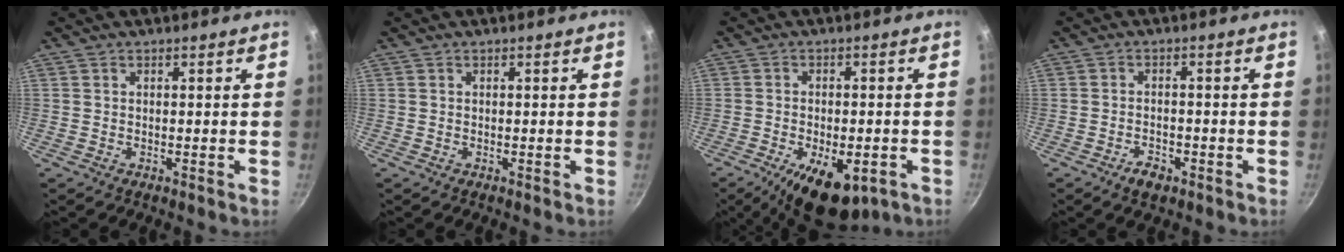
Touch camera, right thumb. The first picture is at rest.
{"total": 0.0}
{"total": 12.4, "force": [-5.6, 6.0, 9.2], "torque": [-0.120, 0.010, -0.072]}
{"total": 3.6, "force": [-2.2, 1.9, 2.1], "torque": [-0.030, 0.016, -0.036]}